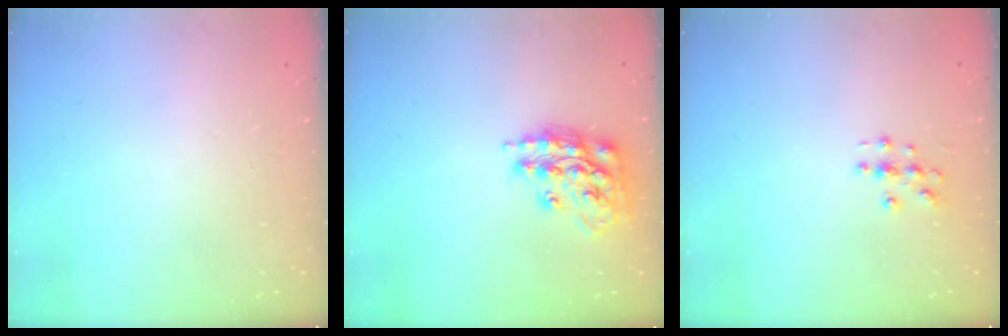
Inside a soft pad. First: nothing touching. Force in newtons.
{"total": 15.2, "press": 15.1, "slide": 0.8}
{"total": 3.0, "press": 3.0, "slide": 0.3}